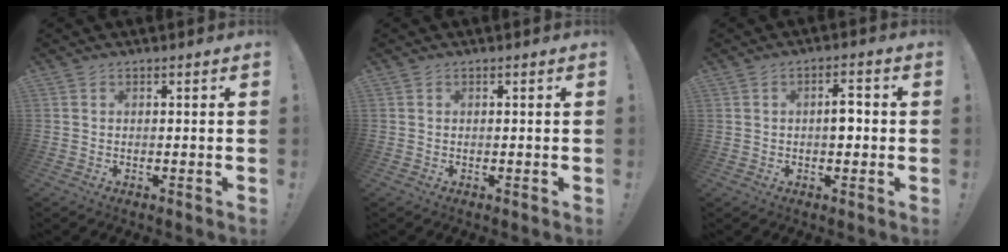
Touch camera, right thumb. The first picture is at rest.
{"total": 0.0}
{"total": 4.4, "force": [0.1, 2.7, 3.5], "torque": [-0.042, 0.005, -0.005]}